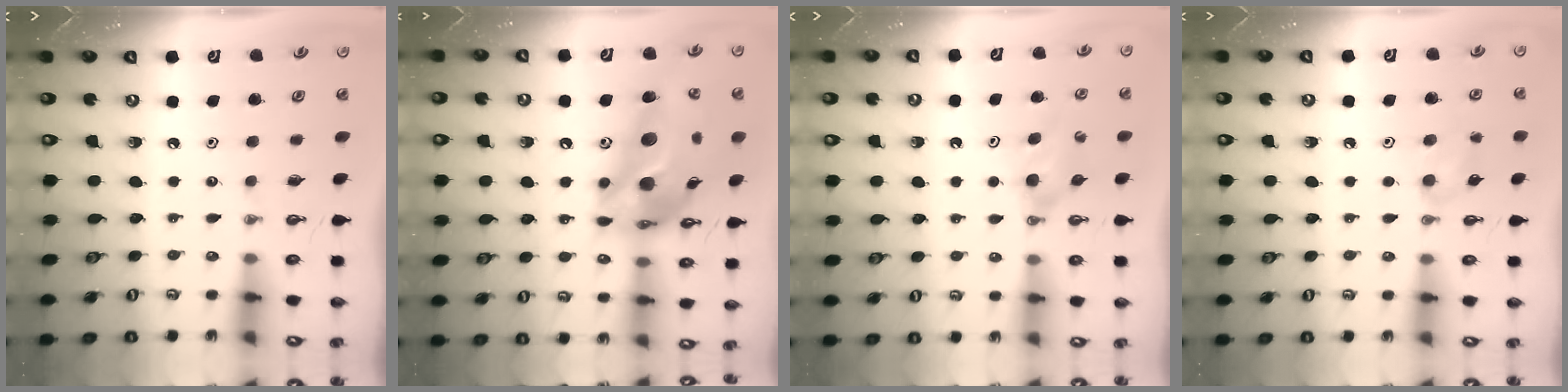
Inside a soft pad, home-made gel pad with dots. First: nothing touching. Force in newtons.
{"total": 22.4, "press": 22.0, "slide": 4.1}
{"total": 5.0, "press": 4.9, "slide": 0.7}
{"total": 8.4, "press": 7.5, "slide": 3.7}